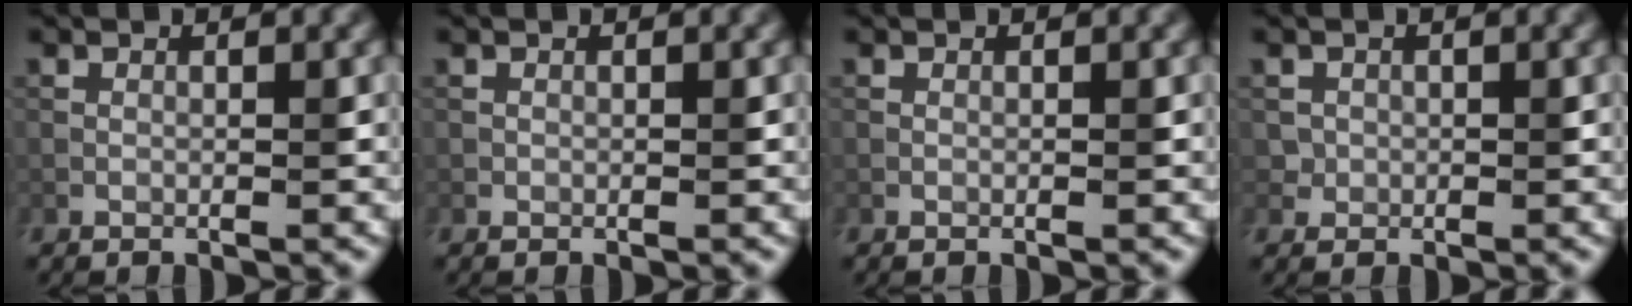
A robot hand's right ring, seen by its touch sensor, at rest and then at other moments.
{"total": 0.0}
{"total": 0.0}
{"total": 1.5, "force": [0.2, 1.5, -0.1], "torque": [-0.008, -0.004, 0.005]}